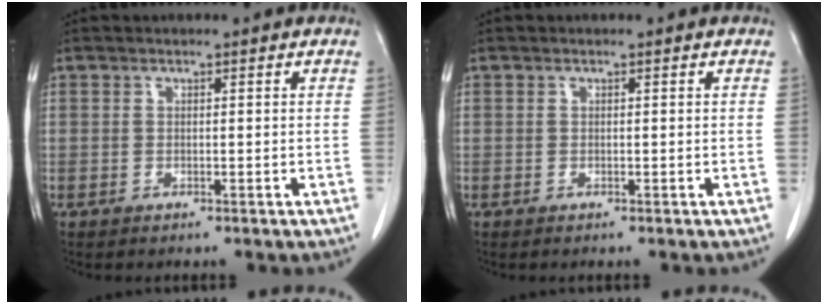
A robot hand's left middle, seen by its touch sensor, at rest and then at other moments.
{"total": 0.0}